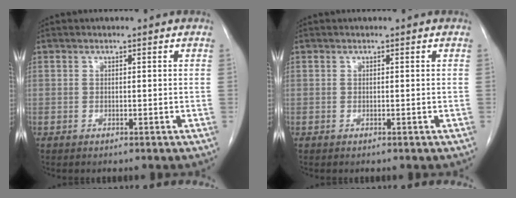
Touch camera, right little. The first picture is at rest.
{"total": 0.0}